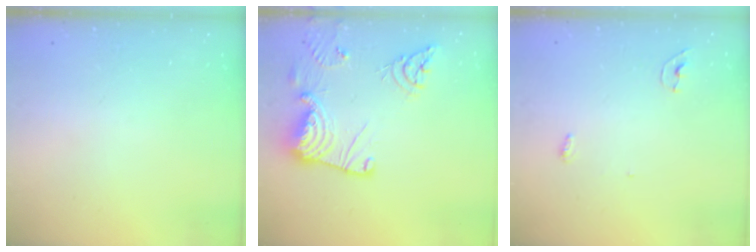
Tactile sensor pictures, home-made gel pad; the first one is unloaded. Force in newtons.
{"total": 18.1, "press": 18.0, "slide": 1.7}
{"total": 6.4, "press": 4.1, "slide": 4.9}